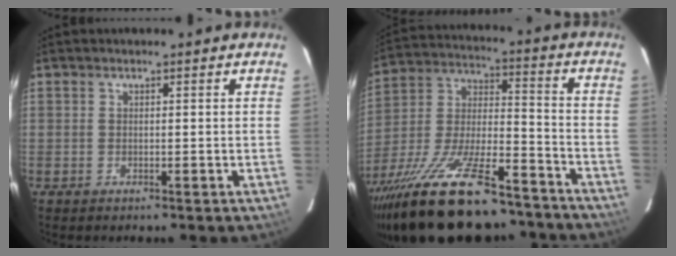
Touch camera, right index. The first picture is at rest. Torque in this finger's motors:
{"motor_torque": [1.49, -0.65, 1.05, 0.21]}